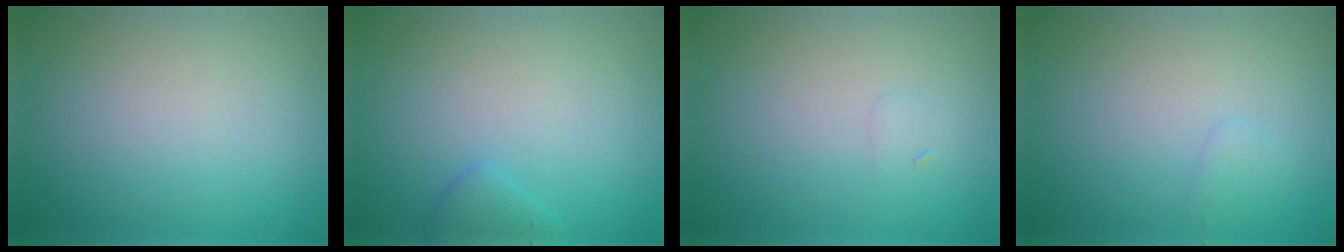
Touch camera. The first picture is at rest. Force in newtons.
{"total": 1.2, "press": 1.2, "slide": 0.2}
{"total": 0.5, "press": 0.5, "slide": 0.1}
{"total": 0.8, "press": 0.8, "slide": 0.1}